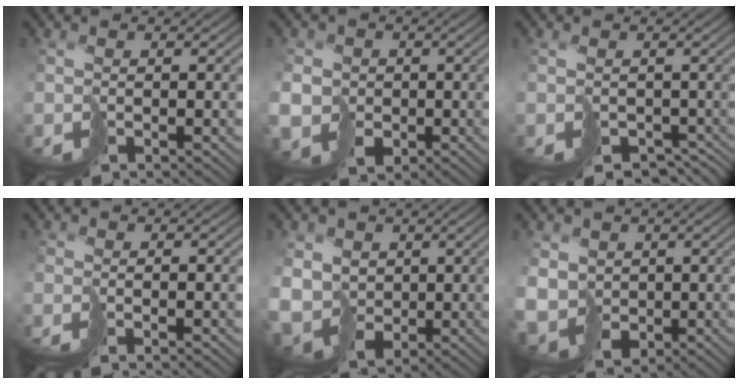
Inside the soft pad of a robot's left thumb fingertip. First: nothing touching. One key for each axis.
{"total": 6.8, "fx": -1.4, "fy": 6.4, "fz": 2.1, "tx": -0.055, "ty": -0.027, "tz": -0.046}
{"total": 3.1, "fx": -1.1, "fy": 2.6, "fz": 1.2, "tx": -0.014, "ty": -0.020, "tz": -0.002}
{"total": 1.6, "fx": -0.9, "fy": -1.1, "fz": -0.6, "tx": 0.021, "ty": 0.007, "tz": -0.018}
{"total": 8.4, "fx": 0.6, "fy": 7.4, "fz": 3.9, "tx": -0.116, "ty": -0.023, "tz": 0.002}
{"total": 6.6, "fx": 0.1, "fy": 5.9, "fz": 2.9, "tx": -0.091, "ty": -0.024, "tz": -0.001}